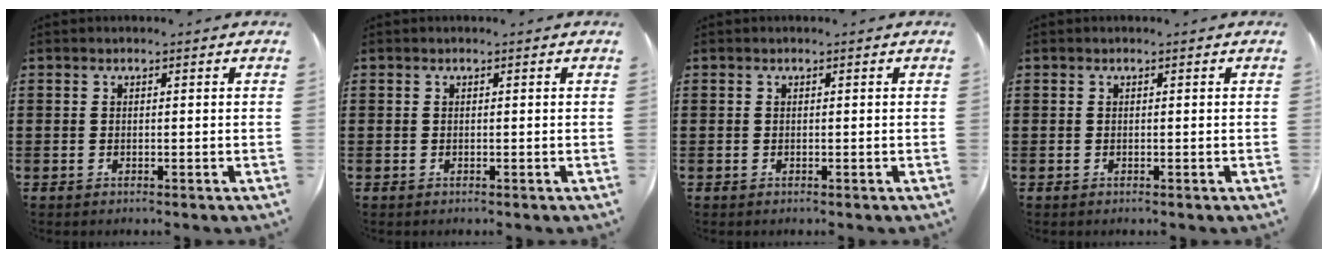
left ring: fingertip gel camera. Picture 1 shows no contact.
{"total": 0.0}
{"total": 0.0}
{"total": 0.0}